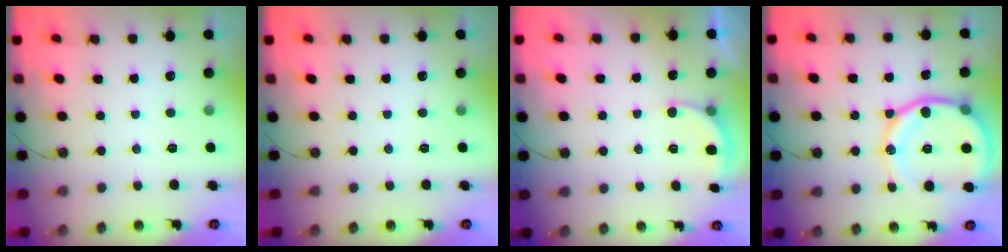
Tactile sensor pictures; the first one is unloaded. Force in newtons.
{"total": 0.0}
{"total": 3.0, "press": 2.9, "slide": 0.7}
{"total": 16.4, "press": 16.3, "slide": 1.9}